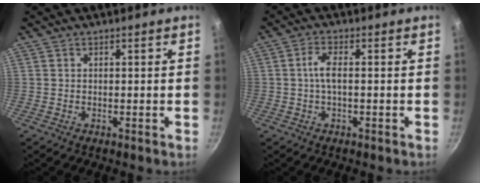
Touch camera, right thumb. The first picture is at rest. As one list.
[{"total": 3.5, "force": [-0.2, 1.4, 3.2], "torque": [-0.074, 0.010, -0.008]}]